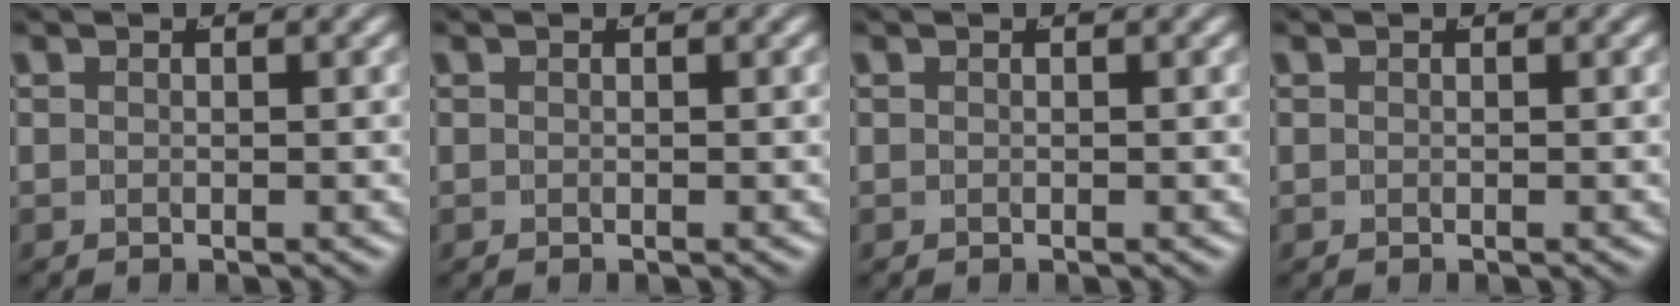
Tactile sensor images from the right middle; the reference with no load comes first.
{"total": 0.0}
{"total": 0.0}
{"total": 0.0}